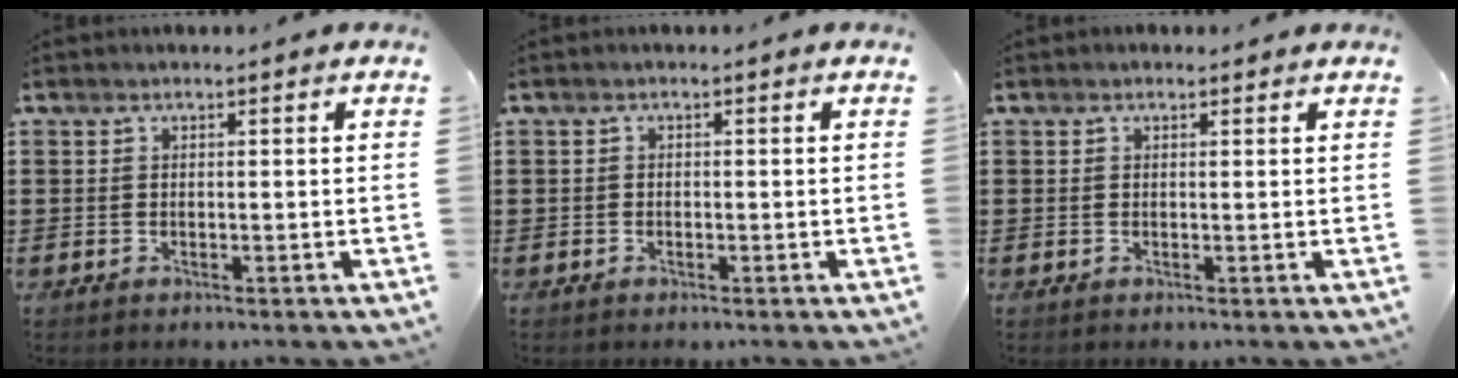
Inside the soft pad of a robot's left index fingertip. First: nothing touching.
{"total": 0.5, "force": [-0.3, 0.4, 0.1], "torque": [-0.003, 0.001, -0.007]}
{"total": 0.5, "force": [0.3, 0.3, 0.2], "torque": [0.004, 0.001, 0.004]}